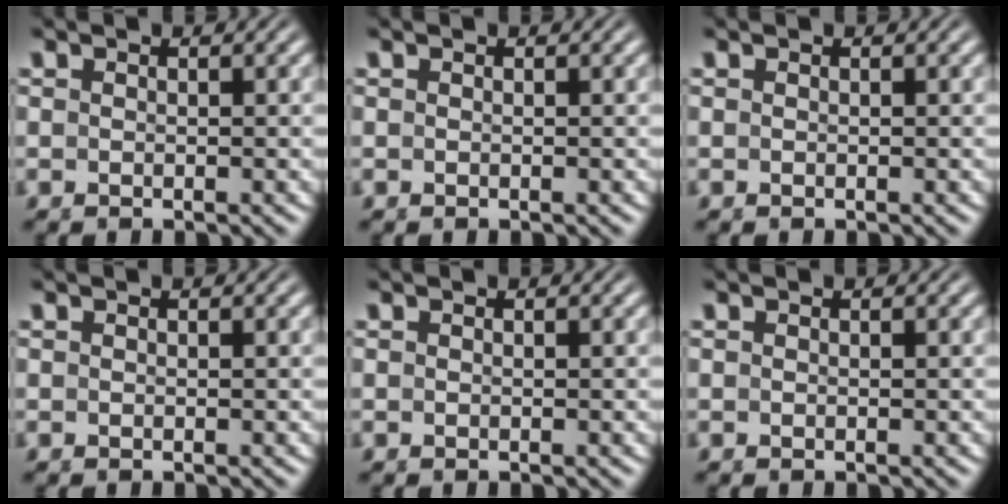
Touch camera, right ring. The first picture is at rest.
{"total": 0.0}
{"total": 0.0}
{"total": 0.0}
{"total": 0.0}
{"total": 0.0}